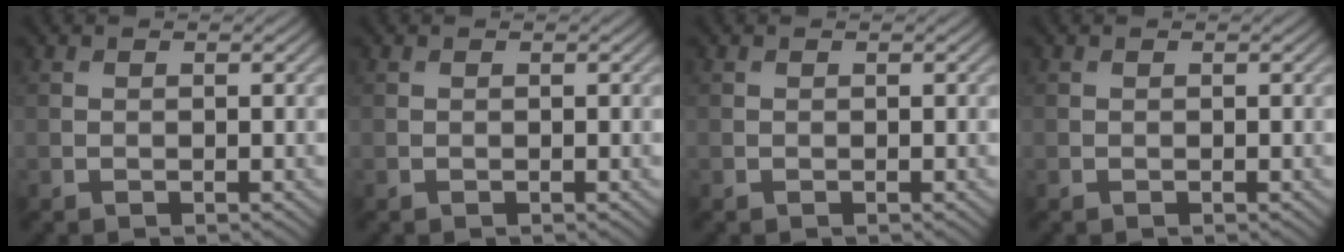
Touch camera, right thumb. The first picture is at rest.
{"total": 0.0}
{"total": 0.0}
{"total": 0.0}